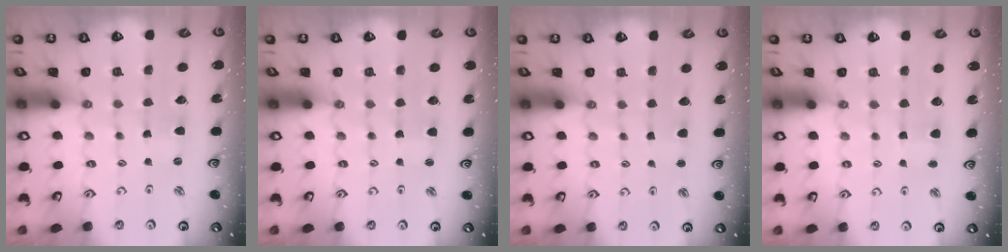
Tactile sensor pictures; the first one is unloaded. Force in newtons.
{"total": 1.5, "press": 1.4, "slide": 0.3}
{"total": 2.8, "press": 2.7, "slide": 0.4}
{"total": 2.8, "press": 2.7, "slide": 0.4}